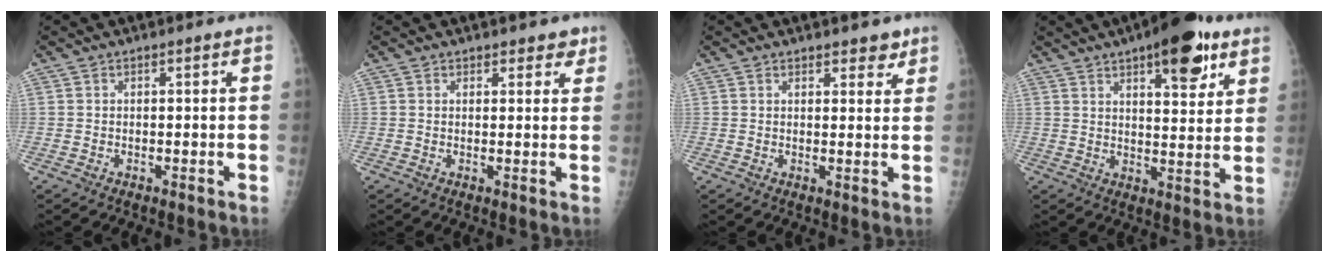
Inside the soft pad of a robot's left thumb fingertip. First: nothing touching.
{"total": 2.6, "force": [1.9, 1.6, 0.6], "torque": [0.024, -0.008, 0.018]}
{"total": 3.1, "force": [2.4, 1.6, 1.2], "torque": [0.008, -0.013, 0.030]}
{"total": 14.2, "force": [8.1, 5.2, 10.4], "torque": [-0.112, -0.031, 0.112]}